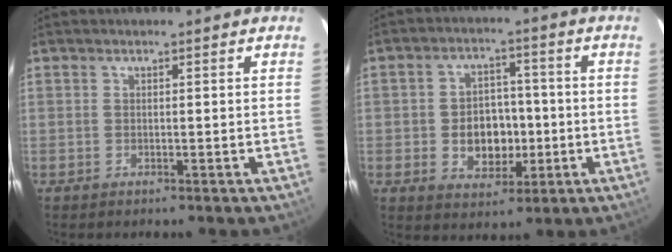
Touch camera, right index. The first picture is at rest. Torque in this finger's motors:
{"motor_torque": [0.48, -0.20, 0.16, 0.07]}